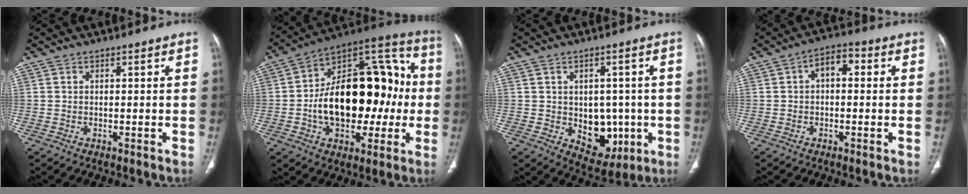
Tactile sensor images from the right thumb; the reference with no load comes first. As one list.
[{"total": 28.0, "force": [-1.9, 16.4, 22.5], "torque": [-0.326, 0.047, -0.019]}, {"total": 9.6, "force": [-1.4, 7.0, 6.5], "torque": [-0.044, 0.001, 0.001]}, {"total": 5.2, "force": [0.6, 3.1, 4.2], "torque": [-0.052, 0.020, 0.000]}]